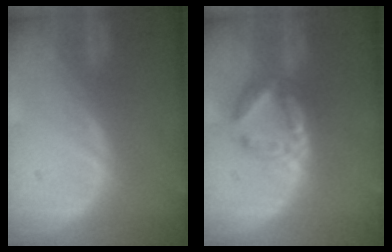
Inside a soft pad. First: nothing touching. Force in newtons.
{"total": 6.3, "press": 5.8, "slide": 2.6}